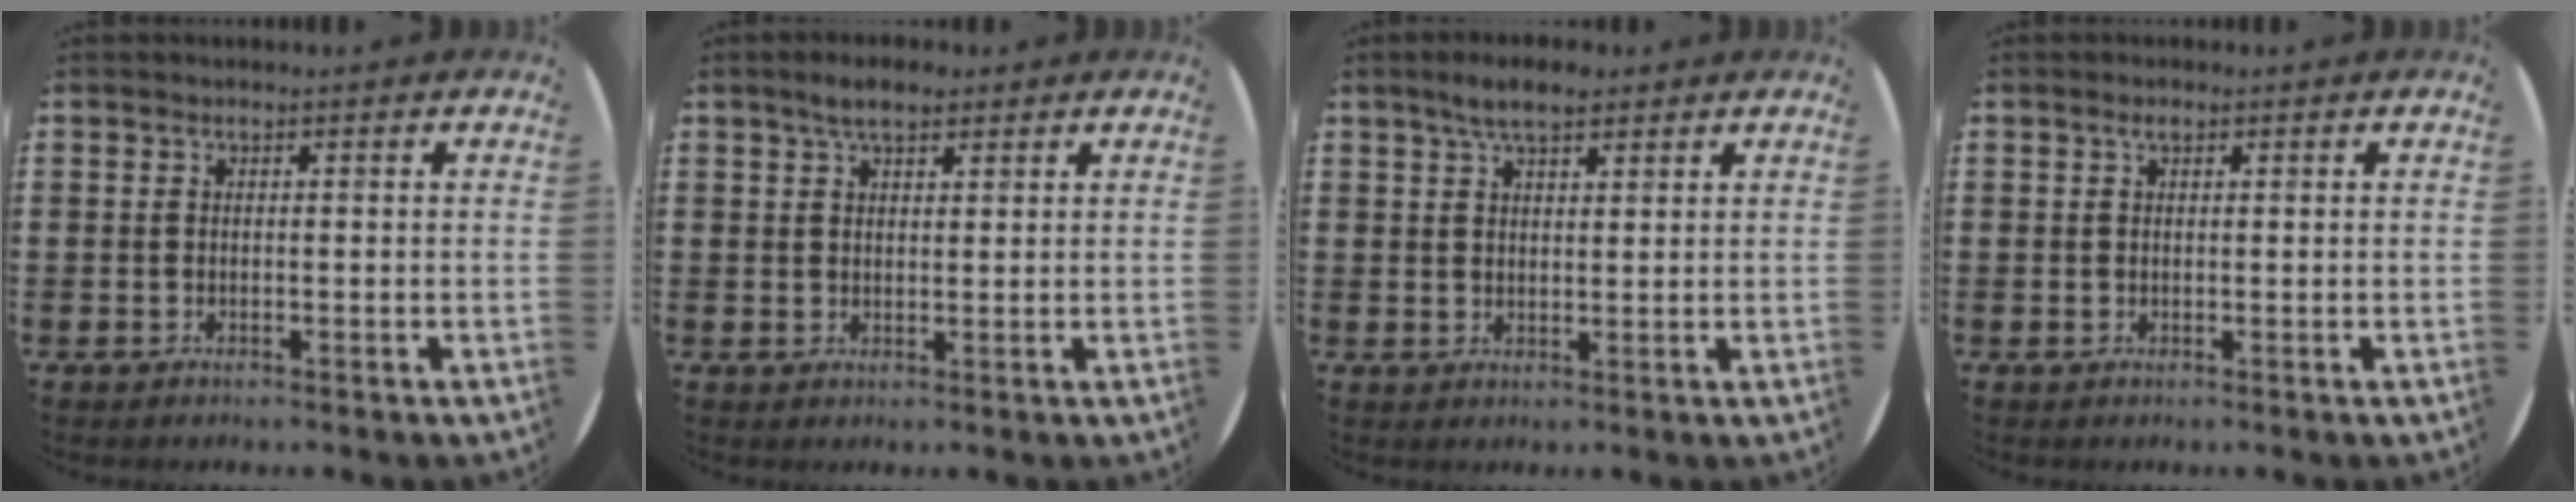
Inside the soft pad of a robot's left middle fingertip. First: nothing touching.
{"total": 3.6, "force": [2.7, 1.4, 1.9], "torque": [-0.033, 0.005, 0.048]}
{"total": 4.5, "force": [3.3, 1.6, 2.5], "torque": [-0.047, 0.003, 0.058]}
{"total": 0.7, "force": [0.4, 0.4, 0.4], "torque": [-0.002, 0.001, 0.006]}